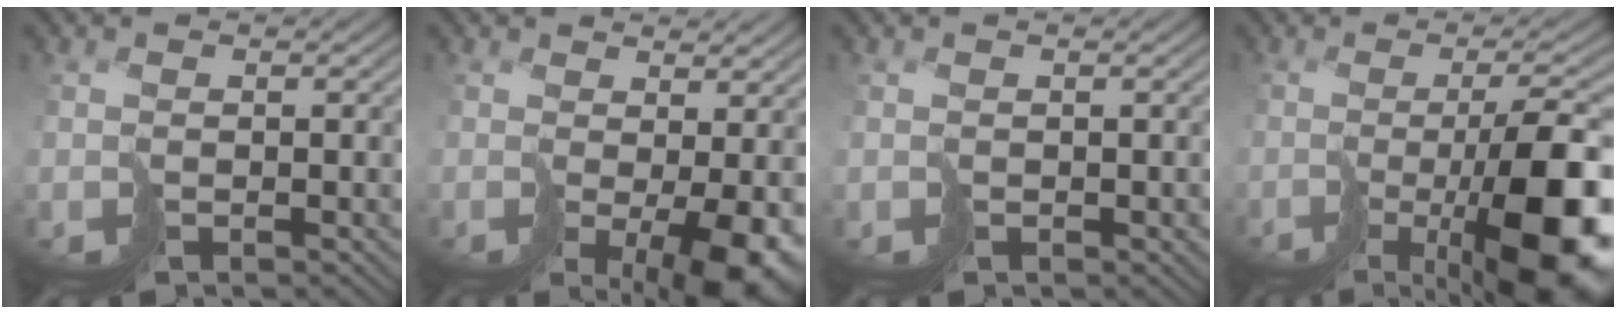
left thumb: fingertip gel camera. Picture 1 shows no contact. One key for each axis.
{"total": 8.3, "fx": -1.8, "fy": 2.4, "fz": 7.7, "tx": -0.125, "ty": -0.014, "tz": -0.022}
{"total": 0.9, "fx": -0.3, "fy": 0.6, "fz": 0.7, "tx": -0.013, "ty": -0.004, "tz": -0.004}
{"total": 13.9, "fx": -4.8, "fy": 4.0, "fz": 12.4, "tx": -0.197, "ty": -0.024, "tz": -0.074}